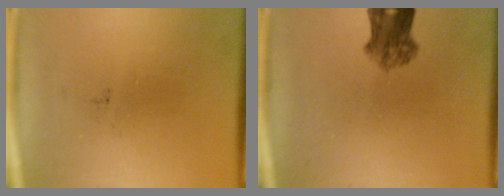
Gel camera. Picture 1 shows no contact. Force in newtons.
{"total": 5.0}